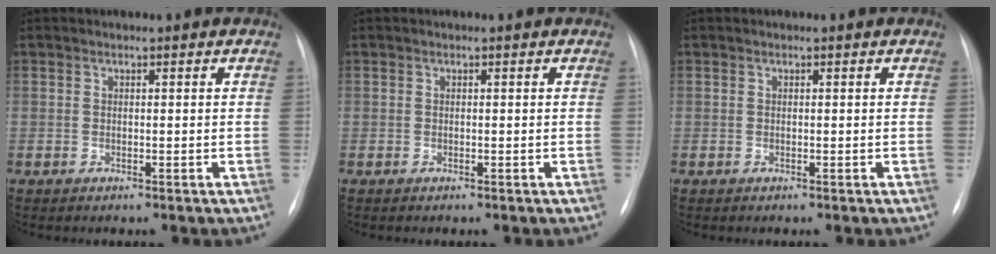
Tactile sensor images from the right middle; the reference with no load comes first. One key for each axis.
{"total": 0.0}
{"total": 0.0}